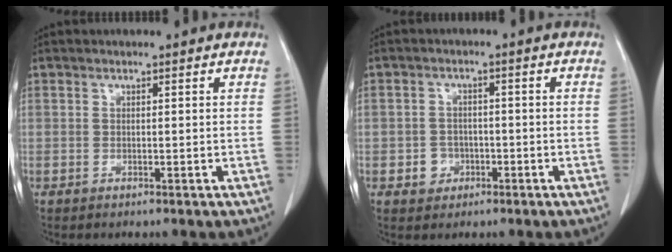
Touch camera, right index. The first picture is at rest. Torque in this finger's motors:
{"motor_torque": [-0.12, 0.13, -0.43, -0.15]}